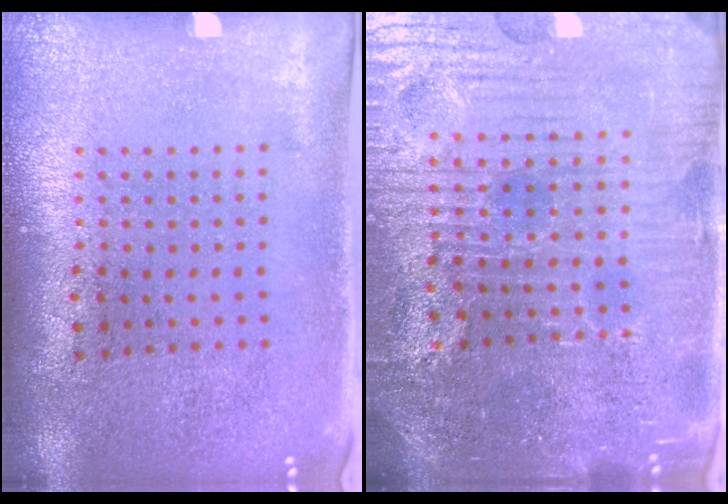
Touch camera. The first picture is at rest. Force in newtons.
{"total": 5.6, "press": 5.3, "slide": 1.9}